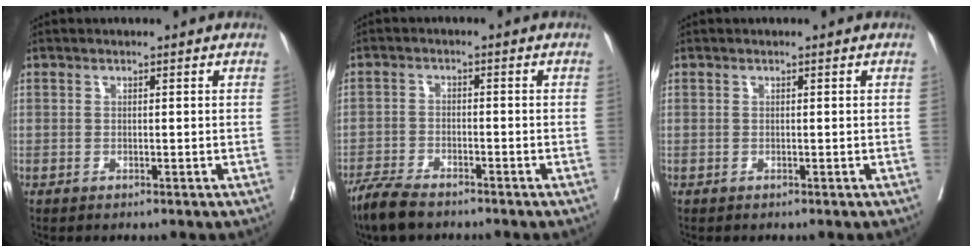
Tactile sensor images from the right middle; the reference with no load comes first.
{"total": 6.0, "force": [-5.1, 1.4, 2.9], "torque": [-0.057, -0.012, -0.093]}
{"total": 0.0}